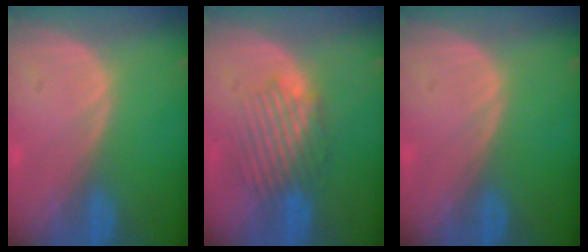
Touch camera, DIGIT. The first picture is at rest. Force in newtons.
{"total": 5.9, "press": 5.7, "slide": 1.6}
{"total": 0.0}